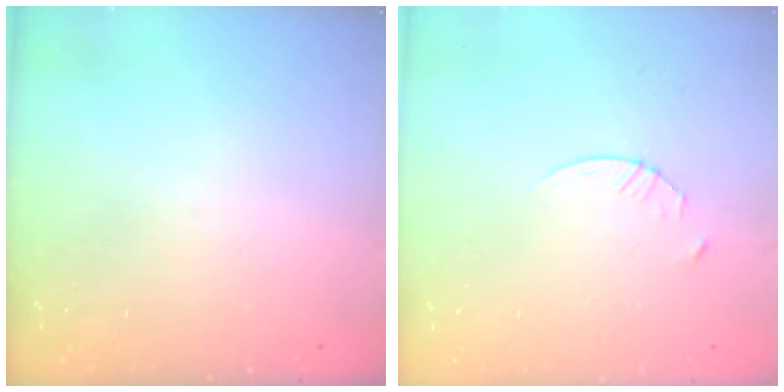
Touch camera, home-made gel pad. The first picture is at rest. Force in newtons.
{"total": 2.9, "press": 2.9, "slide": 0.4}